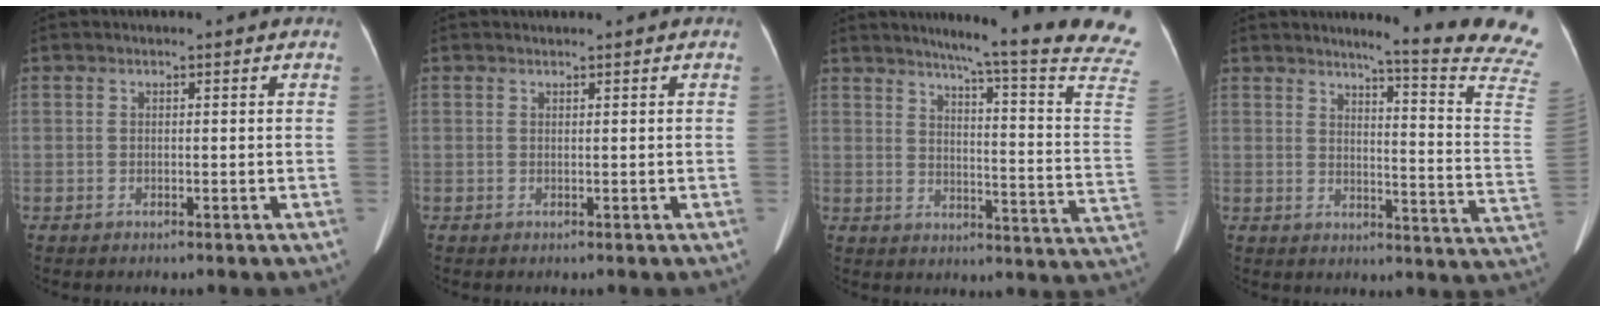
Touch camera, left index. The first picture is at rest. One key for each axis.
{"total": 0.0}
{"total": 22.8, "fx": 19.2, "fy": -1.8, "fz": 12.0, "tx": -0.165, "ty": -0.093, "tz": 0.225}
{"total": 18.4, "fx": 16.2, "fy": -2.0, "fz": 8.4, "tx": -0.111, "ty": -0.126, "tz": 0.175}